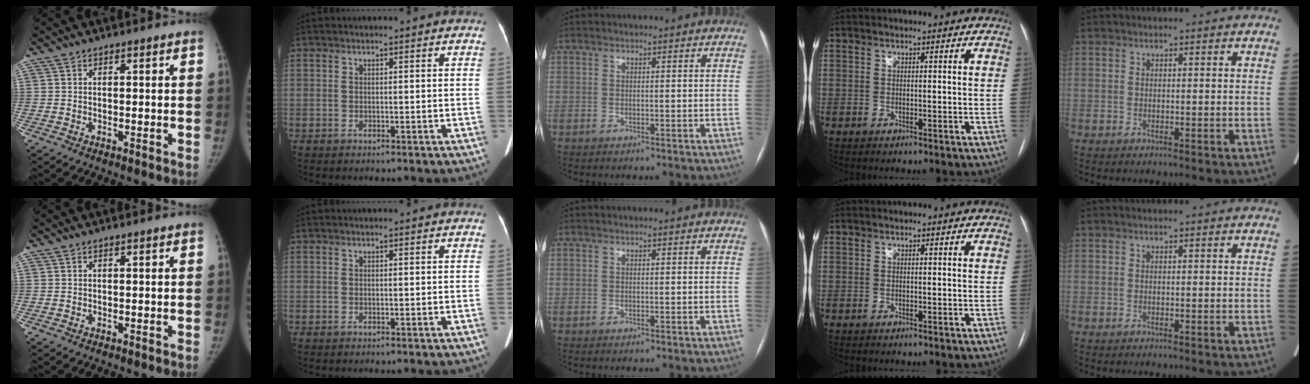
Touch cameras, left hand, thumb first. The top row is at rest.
{}